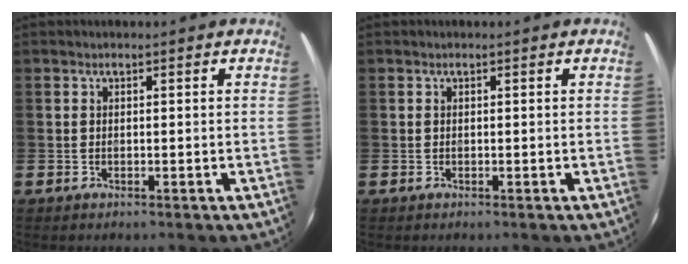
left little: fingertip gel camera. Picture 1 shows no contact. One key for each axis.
{"total": 0.0}